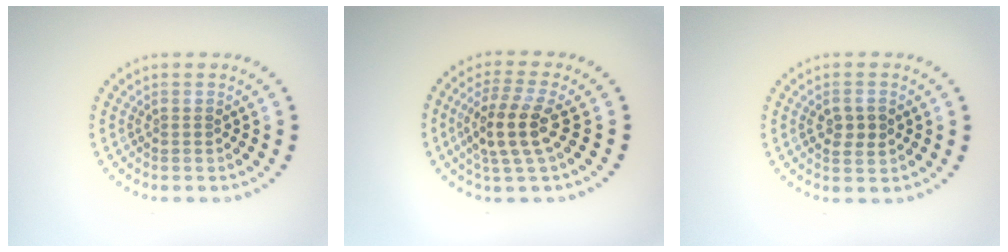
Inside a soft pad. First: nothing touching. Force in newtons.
{"total": 4.2, "press": 3.7, "slide": 2.0}
{"total": 2.3, "press": 2.3, "slide": 0.2}